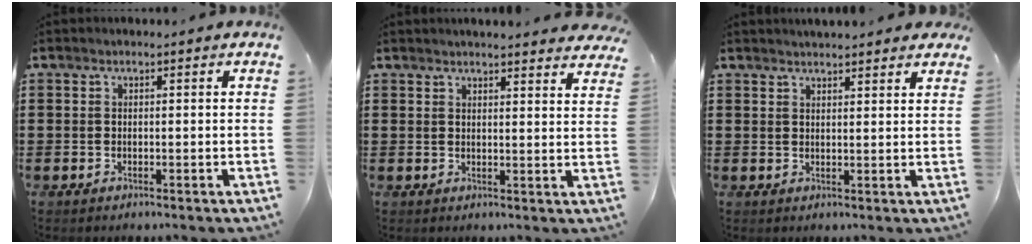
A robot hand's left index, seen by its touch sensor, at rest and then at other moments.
{"total": 2.8, "force": [2.8, -0.3, 0.3], "torque": [-0.007, -0.012, 0.051]}
{"total": 2.3, "force": [2.2, 0.1, 0.3], "torque": [-0.011, -0.001, 0.043]}